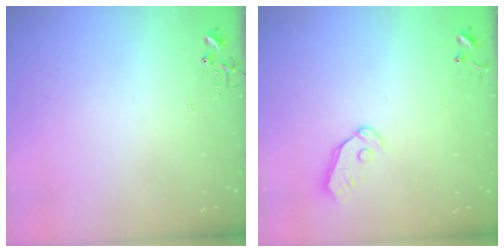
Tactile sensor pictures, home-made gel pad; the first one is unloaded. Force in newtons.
{"total": 6.1, "press": 6.1, "slide": 0.6}